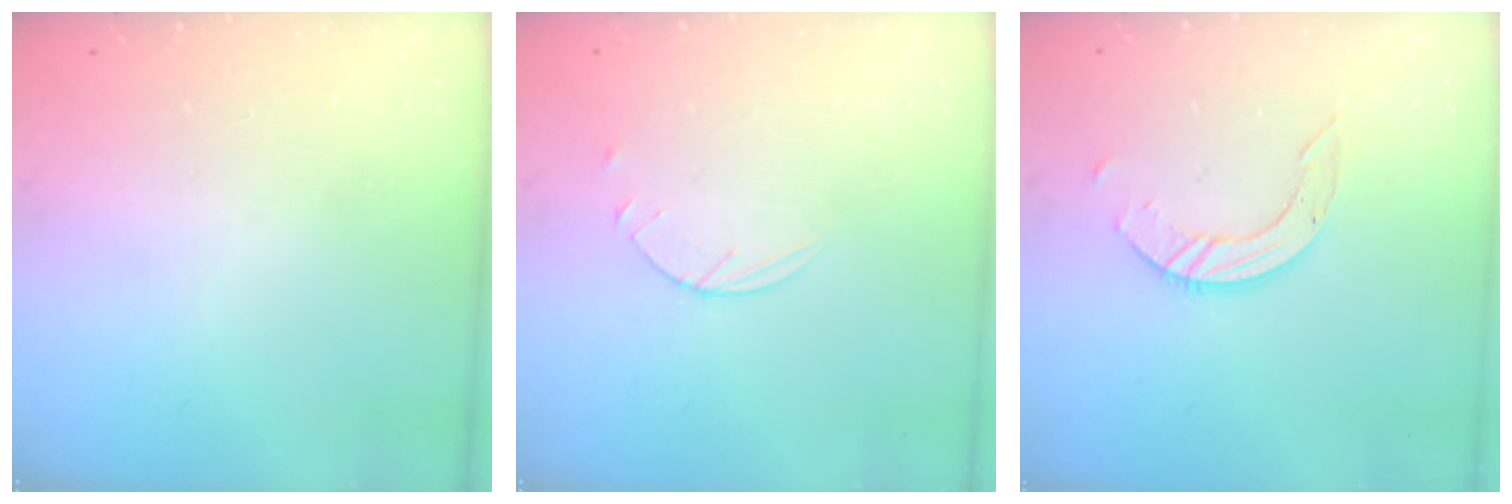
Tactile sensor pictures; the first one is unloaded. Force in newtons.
{"total": 3.6, "press": 3.6, "slide": 0.5}
{"total": 5.8, "press": 5.8, "slide": 0.1}